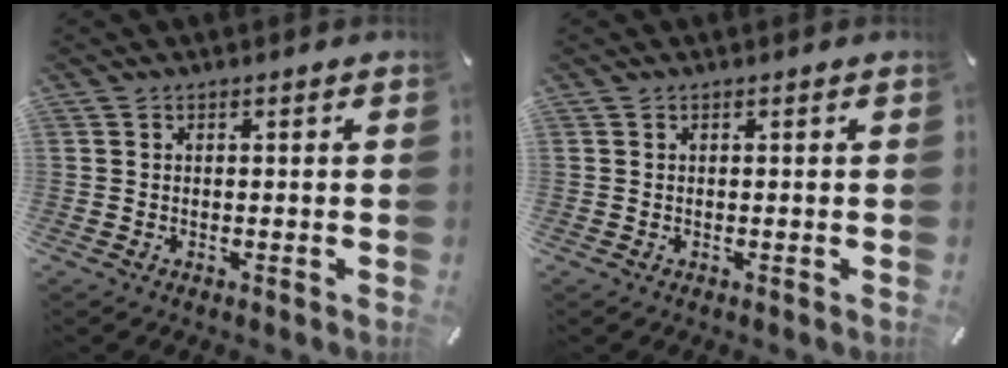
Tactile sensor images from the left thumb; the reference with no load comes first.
{"total": 0.0}